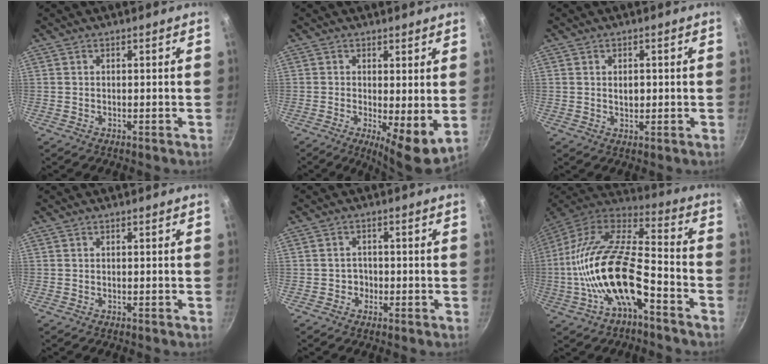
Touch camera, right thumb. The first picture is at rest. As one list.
[{"total": 8.0, "force": [0.1, 2.6, 7.6], "torque": [-0.104, -0.021, 0.007]}, {"total": 2.3, "force": [0.3, 1.5, 1.8], "torque": [-0.019, -0.001, 0.006]}, {"total": 0.0}, {"total": 2.2, "force": [-0.7, 2.0, 0.6], "torque": [0.008, 0.006, -0.012]}, {"total": 22.4, "force": [-7.4, 9.3, 19.0], "torque": [-0.350, 0.048, -0.153]}]